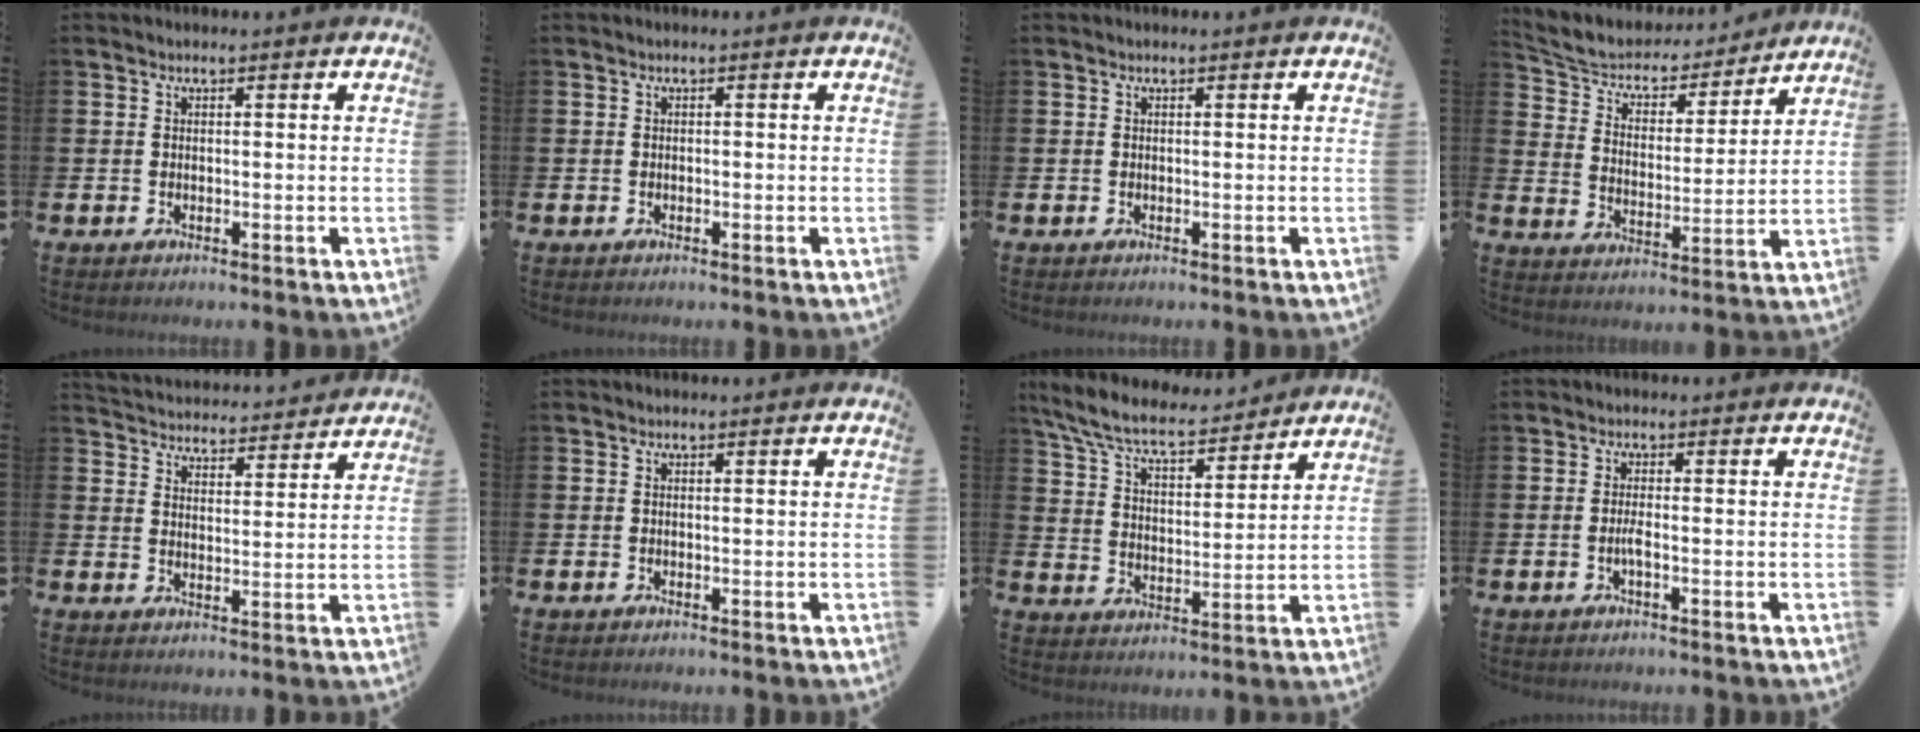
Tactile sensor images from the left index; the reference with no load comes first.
{"total": 0.0}
{"total": 0.0}
{"total": 6.3, "force": [5.8, 2.2, 0.9], "torque": [-0.051, -0.044, 0.096]}
{"total": 4.5, "force": [4.4, 0.7, -0.2], "torque": [-0.007, -0.040, 0.075]}
{"total": 0.0}
{"total": 8.0, "force": [7.3, 1.6, 2.9], "torque": [-0.093, -0.039, 0.130]}
{"total": 1.3, "force": [-0.5, 0.1, 1.2], "torque": [-0.024, -0.001, -0.009]}